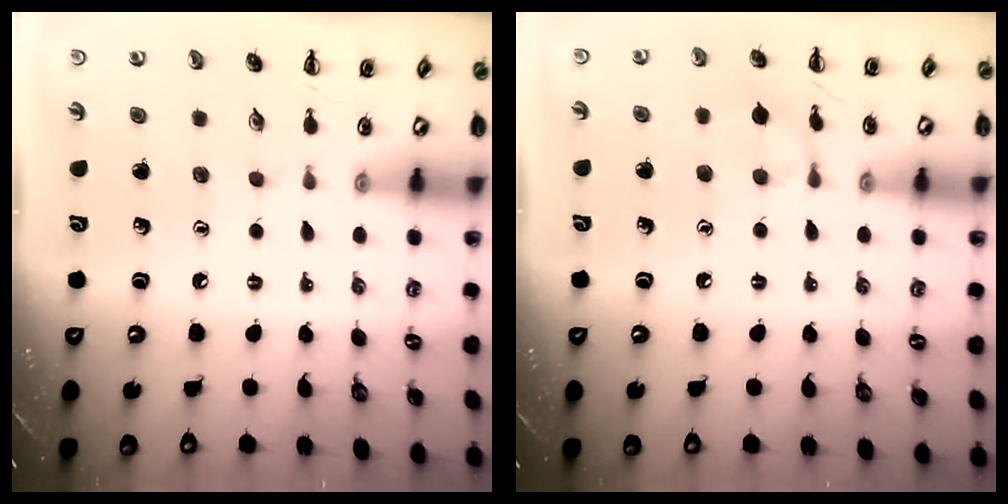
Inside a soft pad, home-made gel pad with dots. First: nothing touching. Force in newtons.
{"total": 5.8, "press": 5.5, "slide": 2.0}